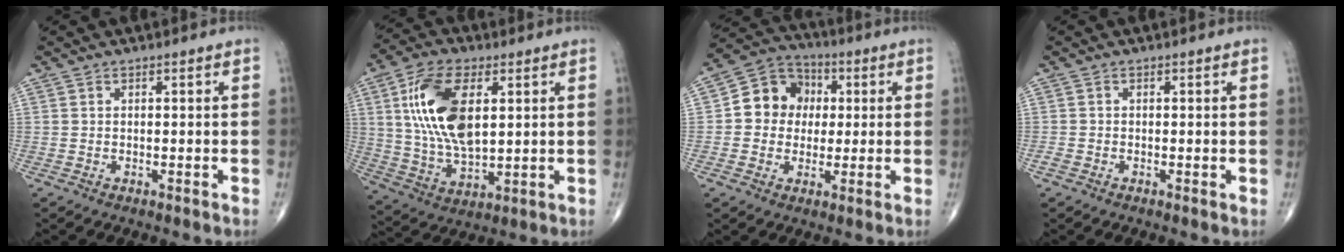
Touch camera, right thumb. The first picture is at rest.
{"total": 16.4, "force": [4.1, 8.2, 13.6], "torque": [-0.259, -0.011, 0.082]}
{"total": 10.4, "force": [1.0, 9.2, 4.8], "torque": [-0.043, 0.020, 0.005]}
{"total": 1.1, "force": [-0.4, 0.7, 0.7], "torque": [-0.011, -0.002, -0.010]}